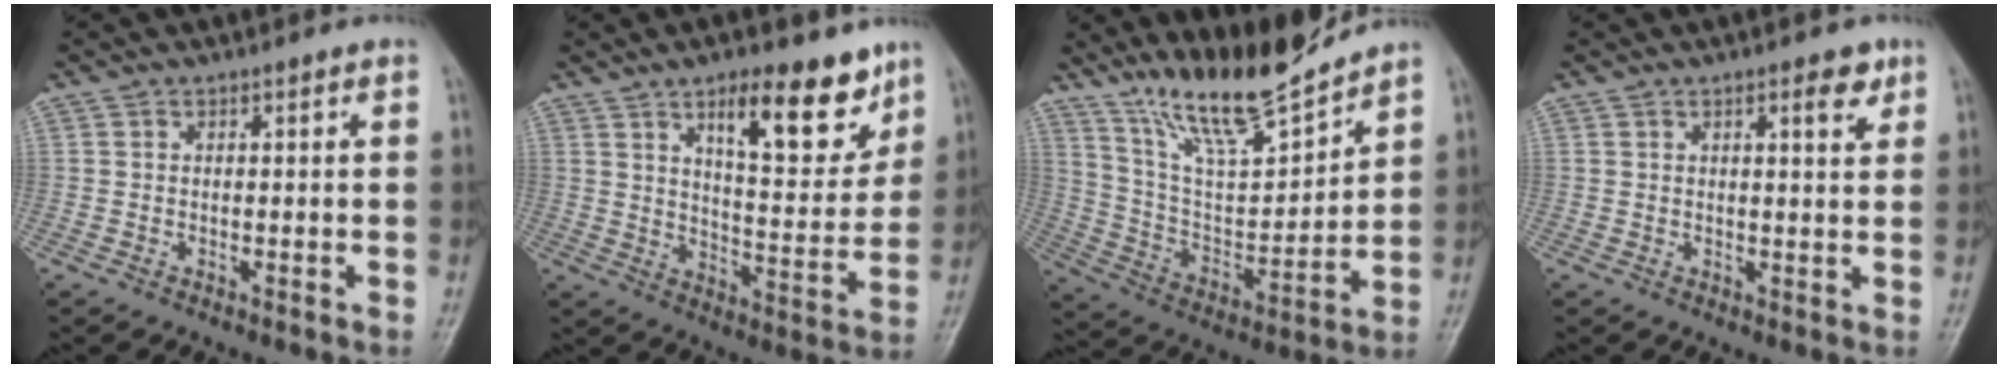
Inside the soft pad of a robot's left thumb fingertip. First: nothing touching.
{"total": 14.7, "force": [9.0, 5.3, 10.3], "torque": [-0.109, -0.056, 0.139]}
{"total": 15.4, "force": [13.4, 2.5, 7.1], "torque": [-0.105, -0.079, 0.254]}
{"total": 3.7, "force": [2.0, 1.2, 2.9], "torque": [-0.032, -0.009, 0.026]}